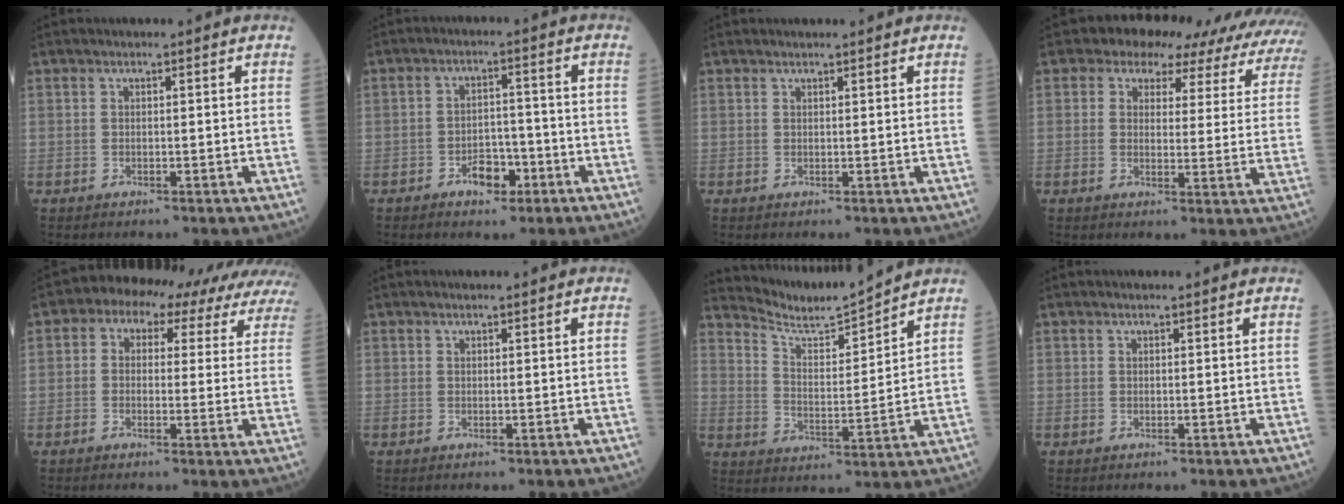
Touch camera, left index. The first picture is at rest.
{"total": 4.5, "force": [-2.5, 2.5, 2.8], "torque": [-0.045, 0.008, -0.039]}
{"total": 1.7, "force": [1.6, 0.1, 0.4], "torque": [-0.008, 0.008, 0.026]}
{"total": 16.7, "force": [14.9, 6.5, 3.8], "torque": [-0.018, -0.017, 0.132]}
{"total": 13.1, "force": [10.0, 6.3, 5.6], "torque": [-0.062, 0.043, 0.102]}
{"total": 1.0, "force": [1.0, 0.0, 0.2], "torque": [-0.006, 0.003, 0.018]}
{"total": 9.1, "force": [9.0, -0.8, 0.7], "torque": [-0.035, -0.008, 0.169]}
{"total": 1.6, "force": [1.5, 0.1, 0.3], "torque": [-0.010, 0.004, 0.020]}